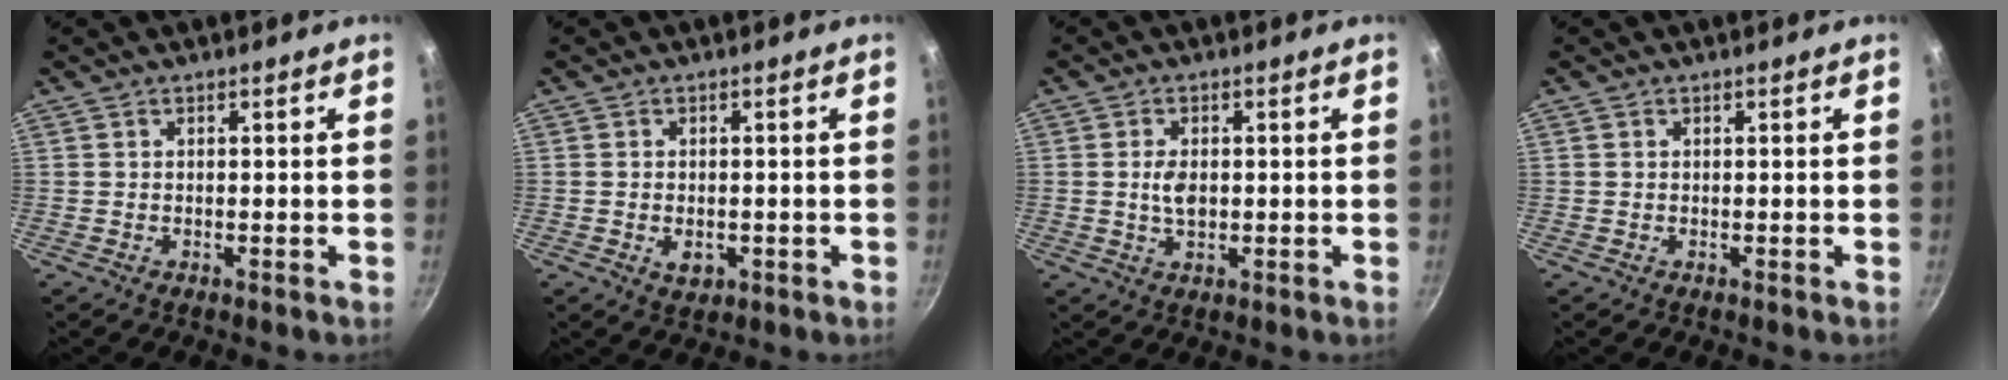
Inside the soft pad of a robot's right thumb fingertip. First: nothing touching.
{"total": 3.2, "force": [-0.8, 2.2, 2.2], "torque": [-0.028, 0.000, -0.007]}
{"total": 3.8, "force": [0.1, 2.3, 3.0], "torque": [-0.049, -0.002, 0.002]}
{"total": 0.0}